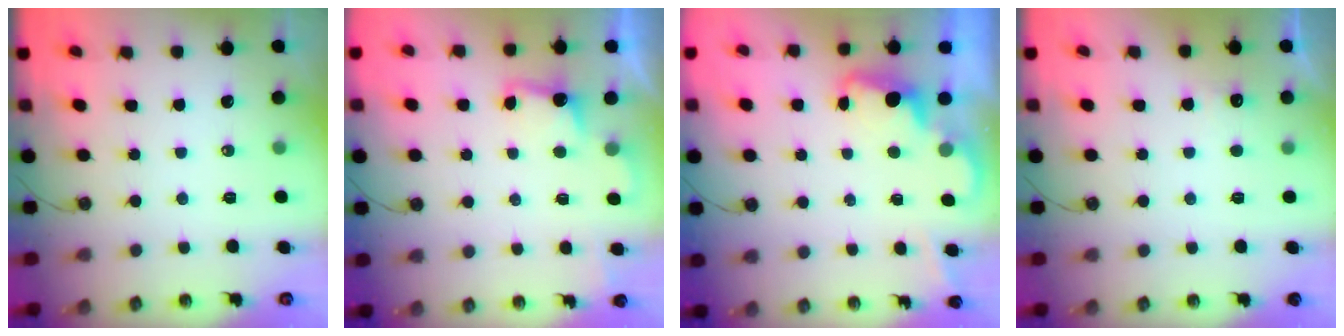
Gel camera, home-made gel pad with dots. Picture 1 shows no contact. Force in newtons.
{"total": 2.0, "press": 1.7, "slide": 0.9}
{"total": 2.5, "press": 2.4, "slide": 0.5}
{"total": 3.6, "press": 3.5, "slide": 0.9}